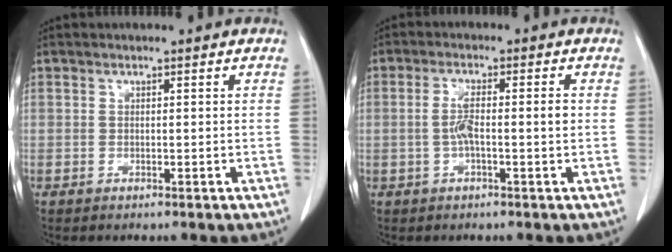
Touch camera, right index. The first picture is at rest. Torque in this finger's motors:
{"motor_torque": [0.18, 0.05, 0.13, 0.03]}